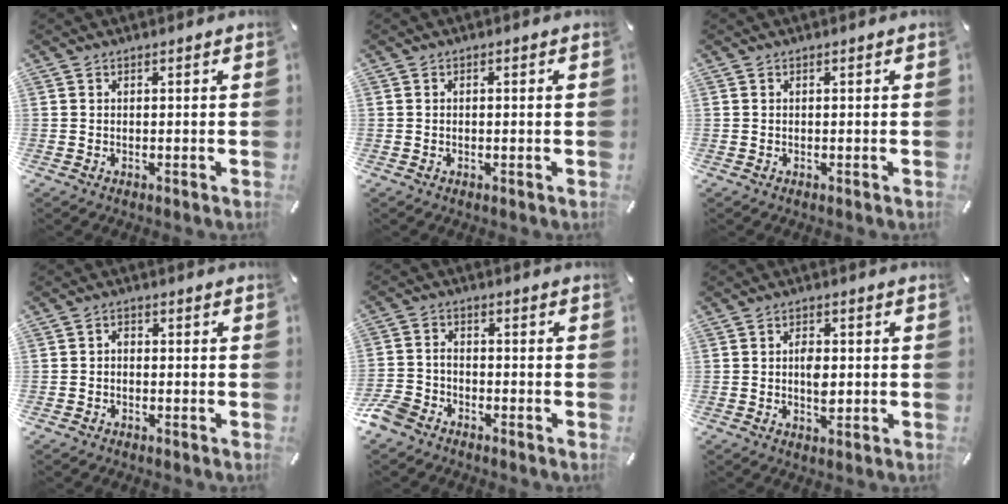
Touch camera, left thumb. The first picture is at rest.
{"total": 1.0, "force": [-0.1, 0.2, 1.0], "torque": [-0.018, -0.001, -0.002]}
{"total": 0.0}
{"total": 2.0, "force": [-1.2, 1.4, 0.7], "torque": [-0.012, 0.010, -0.026]}
{"total": 6.4, "force": [-4.9, 3.4, 2.2], "torque": [-0.060, 0.018, -0.098]}
{"total": 4.5, "force": [-0.5, 2.5, 3.6], "torque": [-0.059, 0.001, -0.008]}